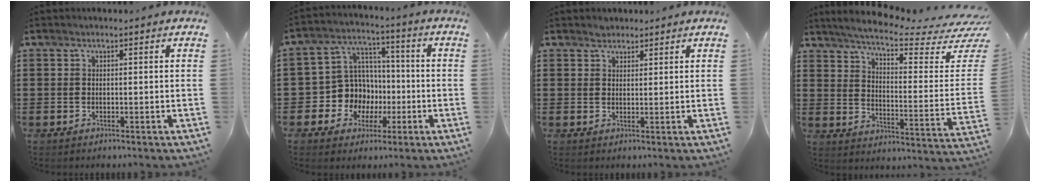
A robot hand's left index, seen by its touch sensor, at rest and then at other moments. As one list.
[{"total": 9.2, "force": [-1.4, 8.9, 2.1], "torque": [-0.091, 0.005, -0.019]}, {"total": 1.5, "force": [1.4, 0.7, 0.0], "torque": [-0.004, 0.001, 0.028]}, {"total": 5.3, "force": [4.4, -0.1, 3.0], "torque": [-0.071, -0.046, 0.068]}]